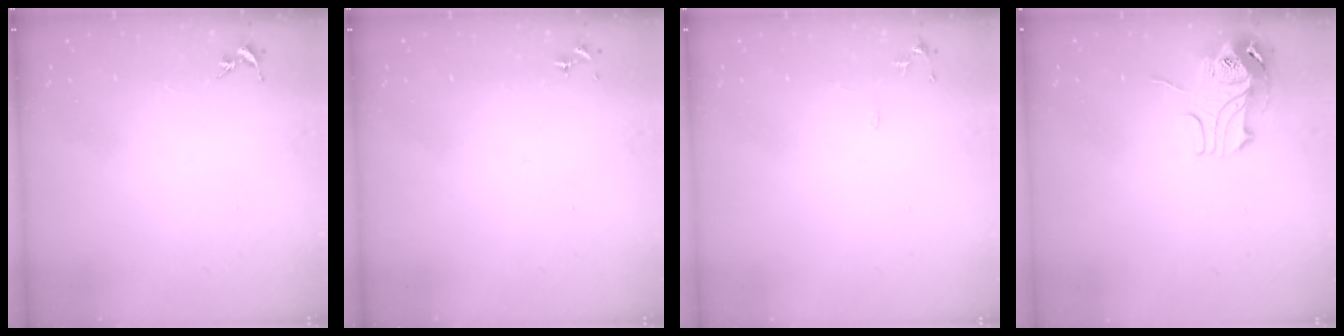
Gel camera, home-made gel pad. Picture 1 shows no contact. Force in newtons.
{"total": 0.0}
{"total": 5.7, "press": 5.6, "slide": 0.6}
{"total": 10.9, "press": 10.9, "slide": 1.1}